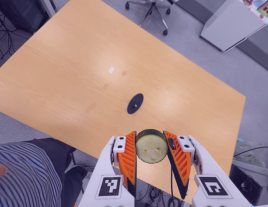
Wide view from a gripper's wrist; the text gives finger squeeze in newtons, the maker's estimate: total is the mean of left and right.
{"total": 9.8, "left": 9.0, "right": 10.5}